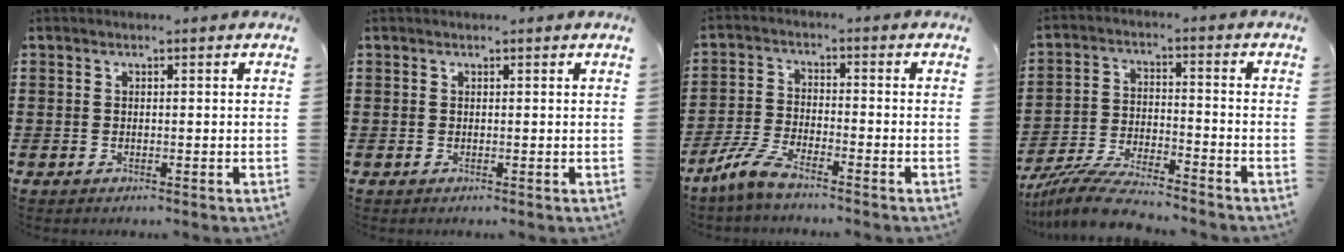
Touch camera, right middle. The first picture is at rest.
{"total": 0.0}
{"total": 5.6, "force": [-4.5, 0.7, 3.2], "torque": [-0.085, -0.010, -0.093]}
{"total": 7.9, "force": [-7.3, 0.5, 2.8], "torque": [-0.062, 0.002, -0.144]}